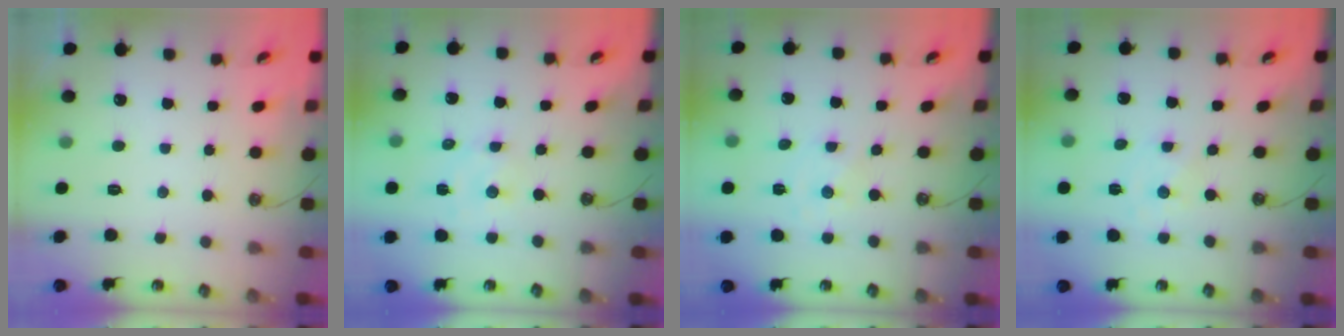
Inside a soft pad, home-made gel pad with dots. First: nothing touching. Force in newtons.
{"total": 2.3, "press": 2.3, "slide": 0.3}
{"total": 0.0}
{"total": 0.0}